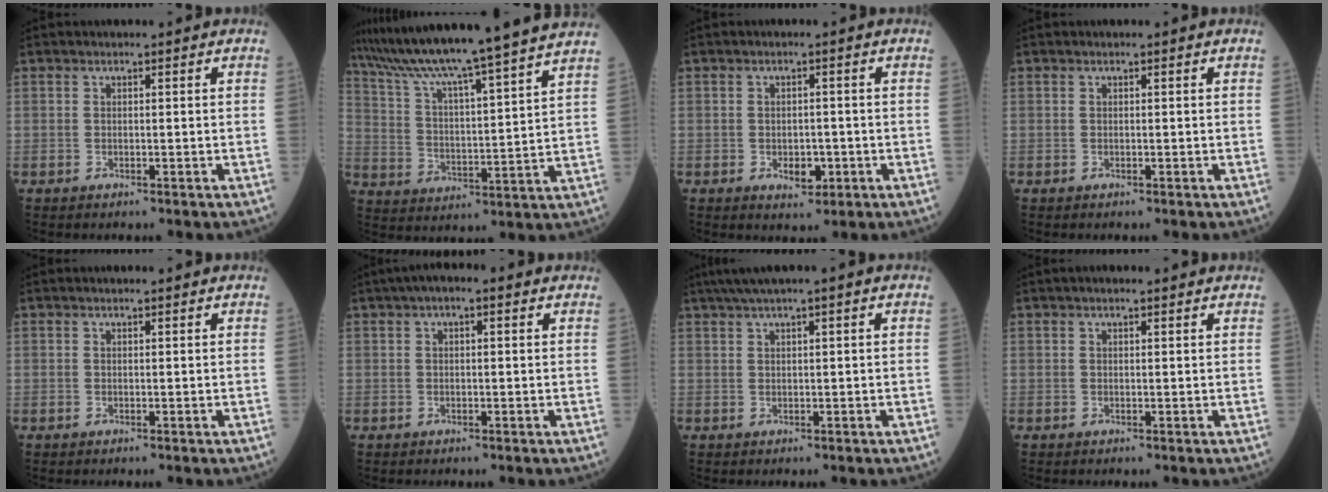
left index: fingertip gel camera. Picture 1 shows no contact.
{"total": 21.4, "force": [18.7, -2.2, 10.1], "torque": [-0.177, -0.020, 0.280]}
{"total": 2.9, "force": [-0.9, 1.8, 2.1], "torque": [-0.031, 0.002, -0.006]}
{"total": 0.0}
{"total": 1.3, "force": [1.2, 0.1, 0.6], "torque": [-0.009, 0.015, 0.018]}
{"total": 4.5, "force": [2.5, 1.3, 3.5], "torque": [-0.058, 0.029, 0.034]}
{"total": 4.5, "force": [3.0, -0.5, 3.3], "torque": [-0.068, 0.023, 0.057]}
{"total": 3.0, "force": [2.4, 0.4, 1.7], "torque": [-0.024, 0.025, 0.034]}